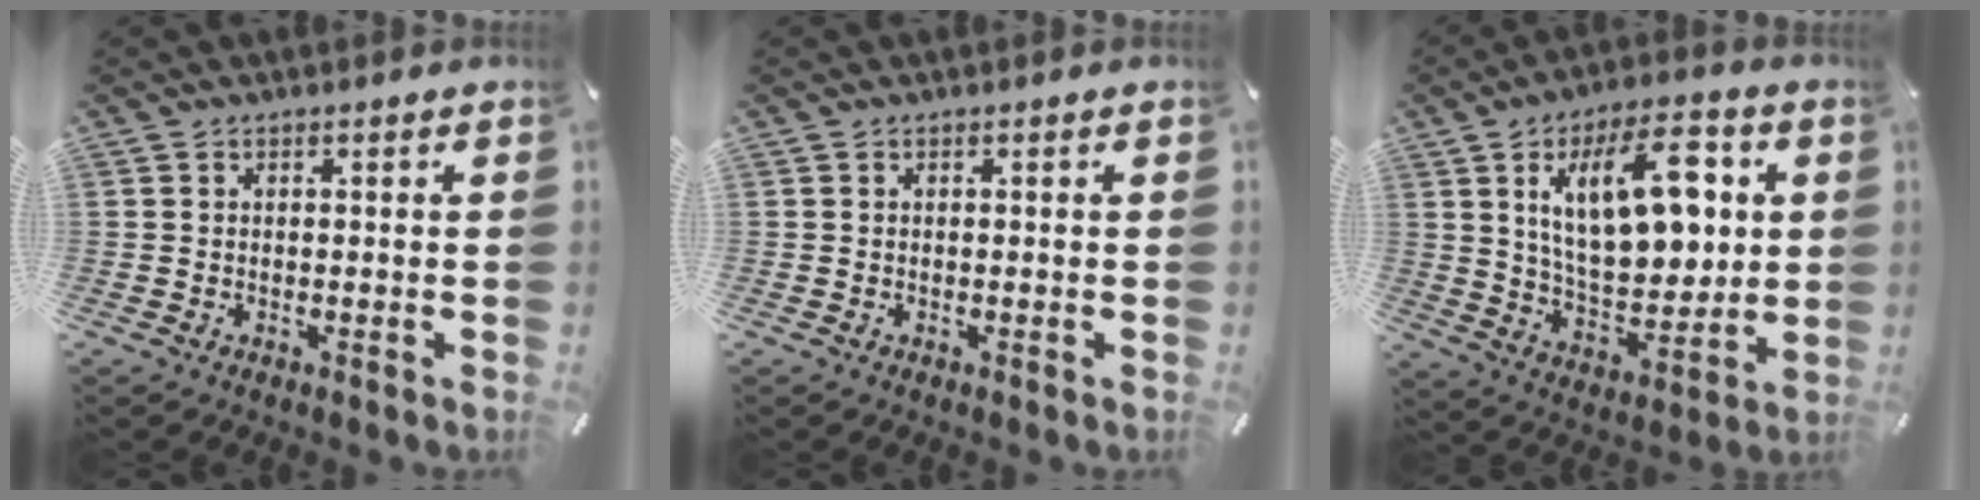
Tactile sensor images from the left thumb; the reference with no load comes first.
{"total": 0.0}
{"total": 20.9, "force": [6.3, 11.1, 16.5], "torque": [-0.269, -0.011, 0.099]}